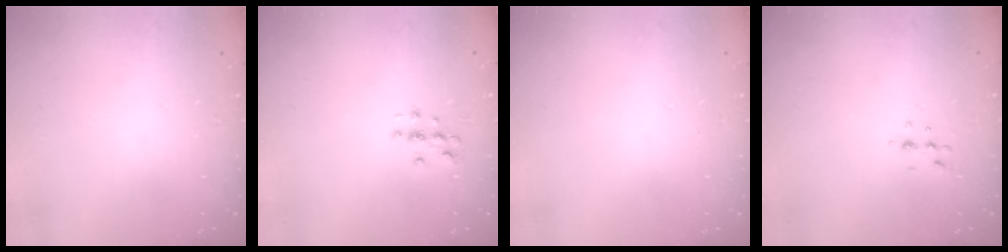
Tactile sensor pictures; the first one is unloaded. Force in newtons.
{"total": 2.9, "press": 2.9, "slide": 0.3}
{"total": 0.0}
{"total": 3.8, "press": 3.6, "slide": 1.3}